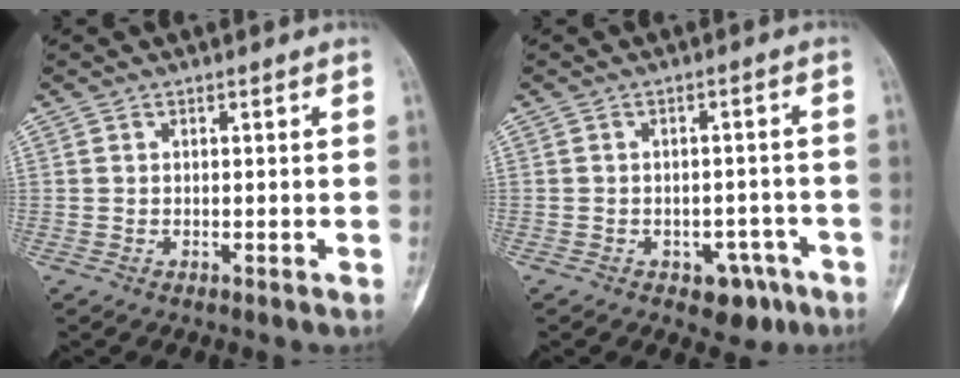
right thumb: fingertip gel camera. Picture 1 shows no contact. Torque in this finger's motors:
{"motor_torque": [0.42, 0.24, 0.26, -0.22, -0.07]}